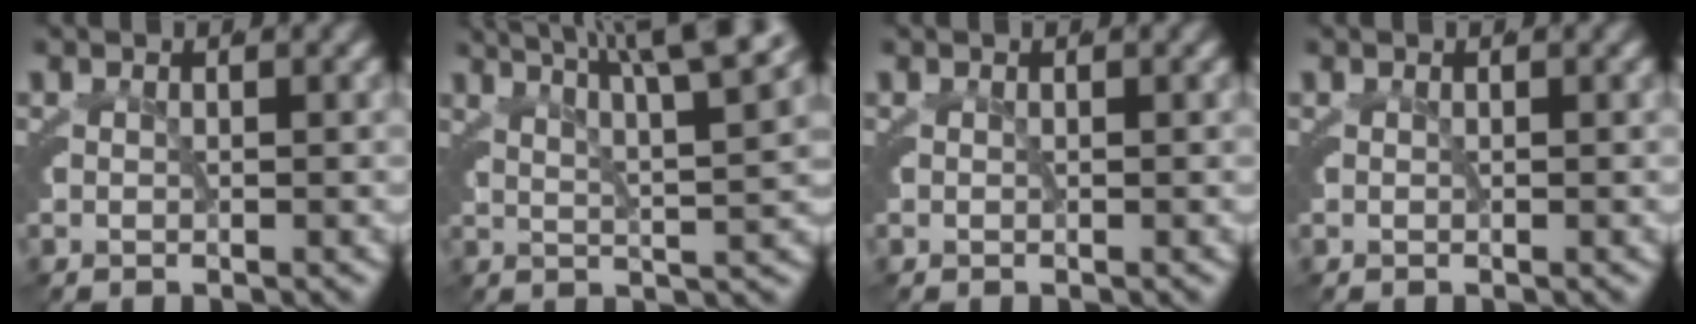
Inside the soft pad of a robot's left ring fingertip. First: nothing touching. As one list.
[{"total": 8.5, "force": [5.2, 3.4, 5.7], "torque": [-0.071, 0.016, 0.067]}, {"total": 0.0}, {"total": 0.0}]